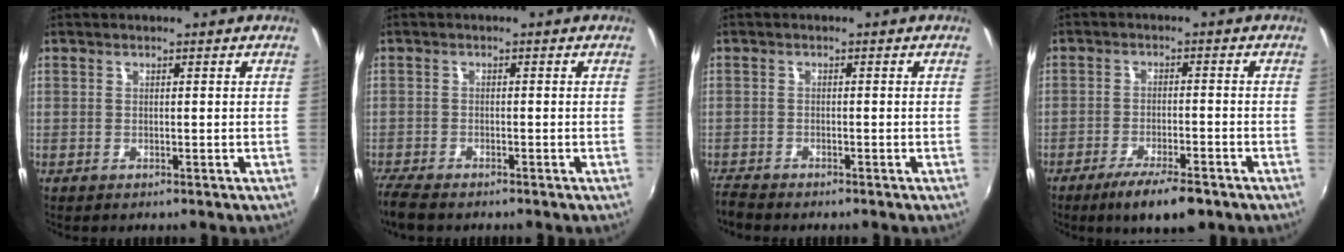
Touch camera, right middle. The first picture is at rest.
{"total": 4.8, "force": [-4.2, 1.0, 2.1], "torque": [-0.058, -0.021, -0.080]}
{"total": 3.2, "force": [-3.1, 0.4, 0.7], "torque": [-0.026, -0.016, -0.062]}
{"total": 8.4, "force": [-6.1, 1.7, 5.5], "torque": [-0.115, -0.016, -0.099]}